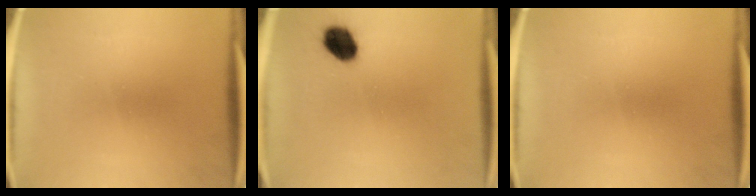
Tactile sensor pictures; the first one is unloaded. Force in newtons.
{"total": 6.4}
{"total": 0.0}